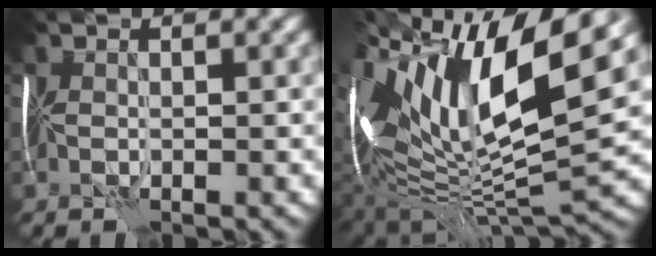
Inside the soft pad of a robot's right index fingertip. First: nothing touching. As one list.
[{"total": 15.7, "force": [4.6, 6.2, 13.7], "torque": [-0.261, 0.008, 0.079]}]